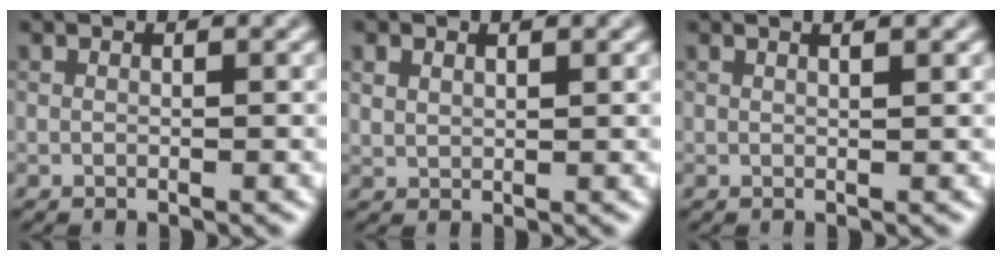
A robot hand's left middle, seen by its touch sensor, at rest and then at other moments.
{"total": 0.6, "force": [0.5, 0.2, 0.2], "torque": [-0.013, 0.001, 0.026]}
{"total": 2.0, "force": [1.2, 0.8, 1.3], "torque": [0.007, 0.016, -0.004]}